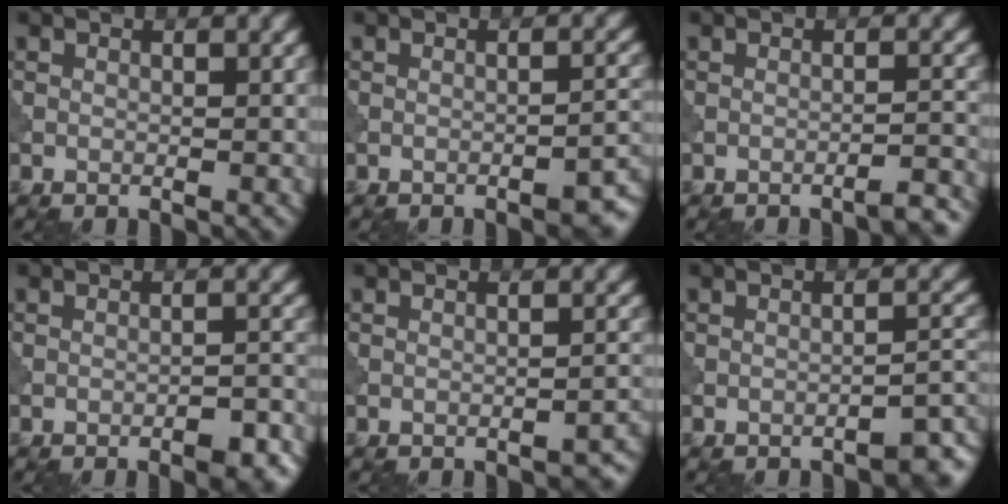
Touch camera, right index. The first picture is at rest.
{"total": 3.0, "force": [-2.1, 0.7, 2.1], "torque": [-0.024, 0.008, -0.032]}
{"total": 2.7, "force": [-2.2, 0.4, 1.4], "torque": [-0.010, 0.010, -0.038]}
{"total": 3.4, "force": [-2.2, 0.9, 2.5], "torque": [-0.042, 0.006, -0.029]}
{"total": 2.1, "force": [-1.9, 0.4, 0.9], "torque": [-0.003, 0.008, -0.025]}
{"total": 2.8, "force": [-2.3, 0.5, 1.5], "torque": [-0.012, 0.013, -0.038]}